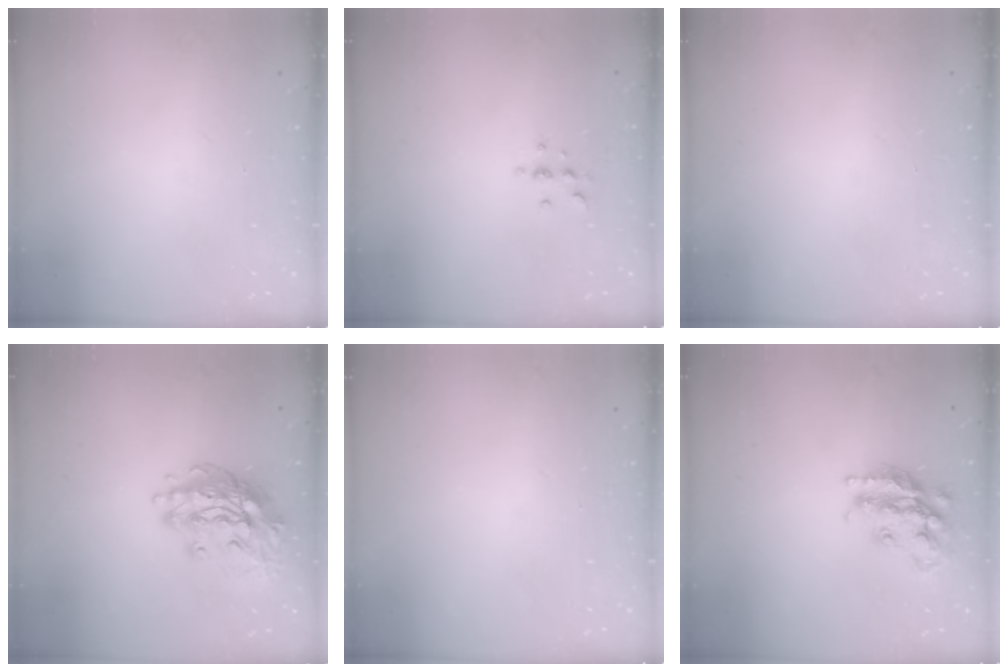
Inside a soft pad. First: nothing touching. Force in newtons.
{"total": 2.9, "press": 2.9, "slide": 0.4}
{"total": 0.0}
{"total": 15.7, "press": 15.7, "slide": 1.3}
{"total": 0.6, "press": 0.0, "slide": 0.6}
{"total": 18.6, "press": 18.5, "slide": 1.5}